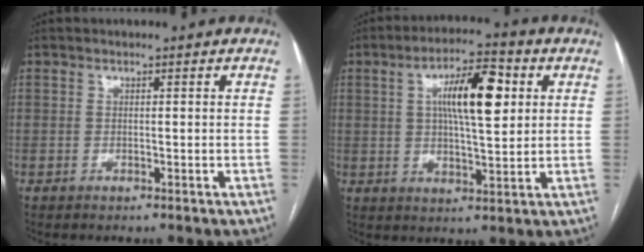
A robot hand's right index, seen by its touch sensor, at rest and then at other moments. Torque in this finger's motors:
{"motor_torque": [0.45, 0.04, 0.62, 0.11]}